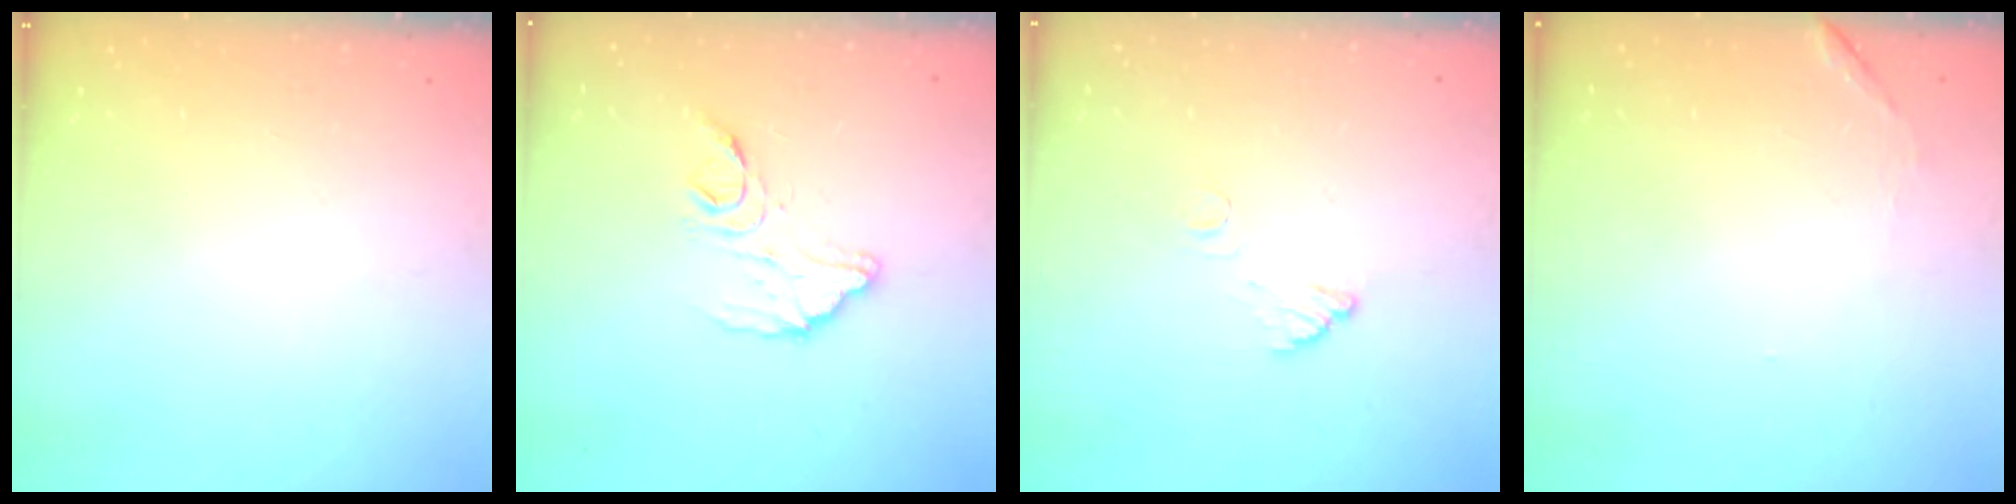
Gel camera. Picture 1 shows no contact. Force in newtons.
{"total": 12.6, "press": 12.5, "slide": 1.0}
{"total": 3.5, "press": 3.5, "slide": 0.2}
{"total": 6.7, "press": 6.7, "slide": 0.3}